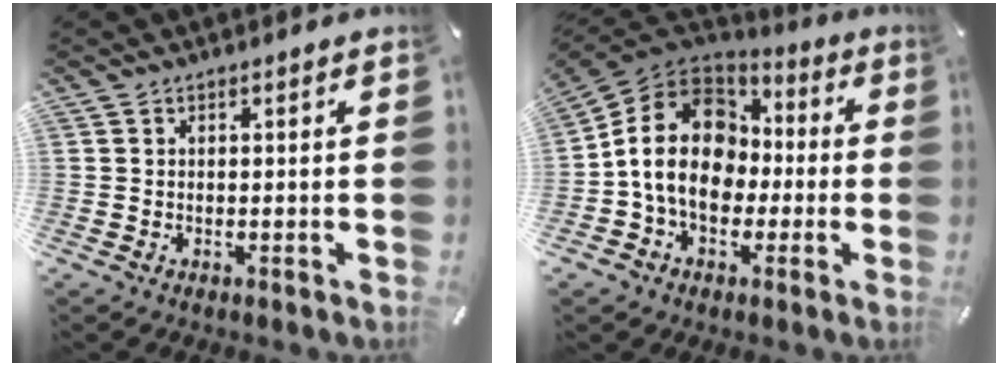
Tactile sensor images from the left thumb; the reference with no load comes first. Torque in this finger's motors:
{"motor_torque": [2.09, 2.92, 1.48, -0.75, 0.77]}